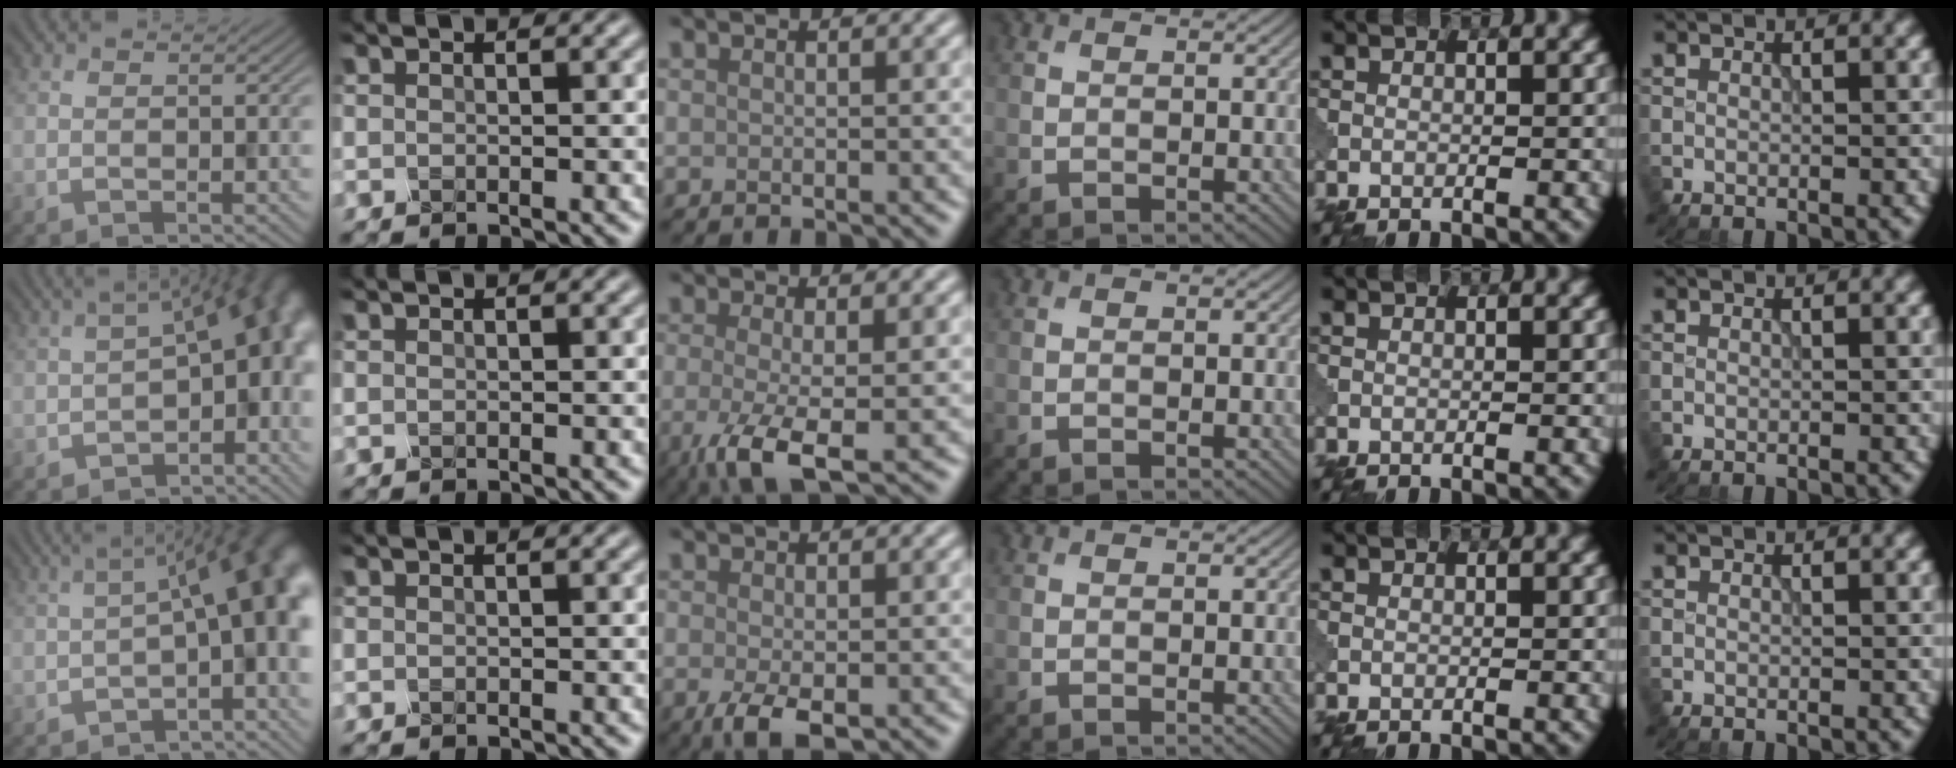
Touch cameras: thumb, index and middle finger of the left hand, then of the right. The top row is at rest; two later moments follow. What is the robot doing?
{"motion": "shake", "object": "medicine bottle"}